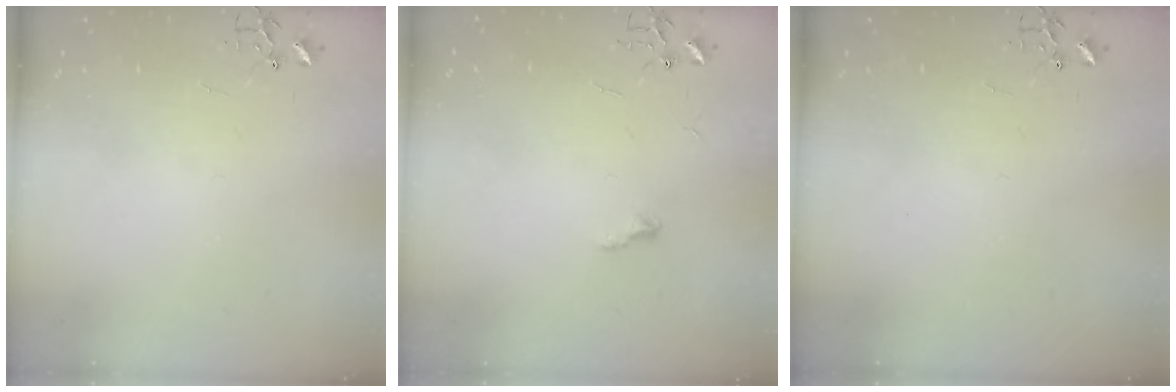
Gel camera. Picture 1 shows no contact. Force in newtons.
{"total": 4.7, "press": 4.7, "slide": 0.7}
{"total": 0.0}